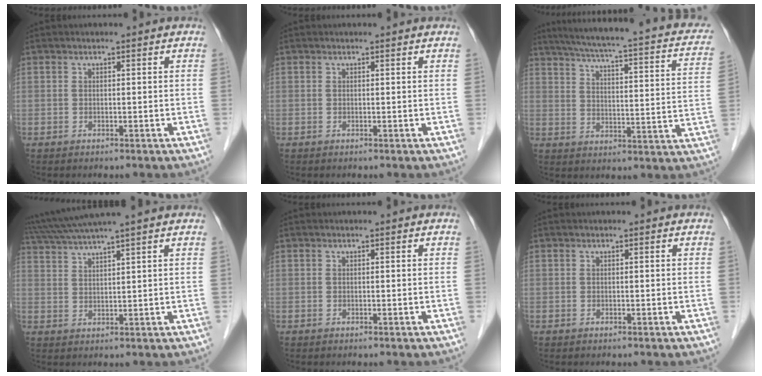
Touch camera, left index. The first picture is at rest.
{"total": 0.8, "force": [0.7, 0.1, 0.2], "torque": [-0.006, 0.007, 0.007]}
{"total": 23.5, "force": [18.0, 3.9, 14.6], "torque": [-0.215, 0.006, 0.212]}
{"total": 9.4, "force": [8.1, -1.4, 4.6], "torque": [-0.087, 0.028, 0.132]}
{"total": 0.0}
{"total": 0.0}